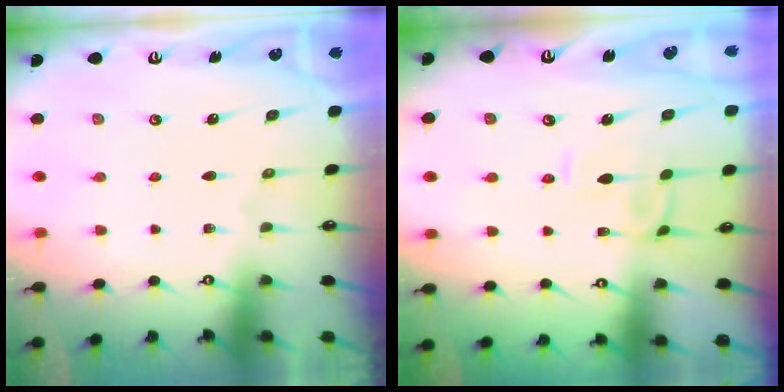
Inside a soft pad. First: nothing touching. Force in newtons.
{"total": 2.4, "press": 2.4, "slide": 0.6}